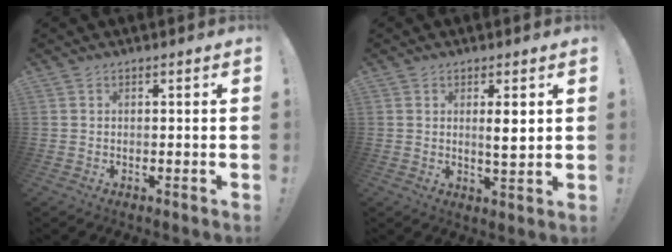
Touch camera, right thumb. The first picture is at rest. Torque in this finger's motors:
{"motor_torque": [0.11, 0.12, 0.52, 0.09, 0.00]}